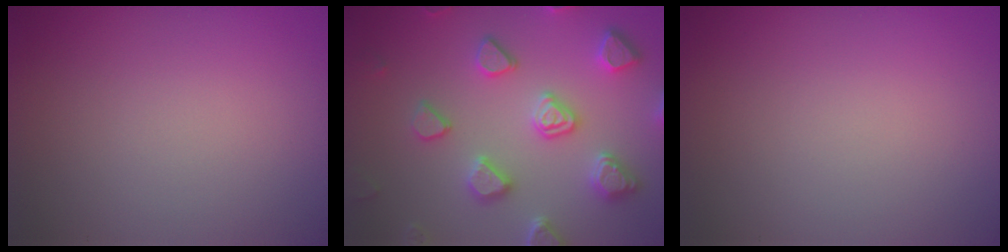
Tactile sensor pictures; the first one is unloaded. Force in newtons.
{"total": 5.0, "press": 4.6, "slide": 1.8}
{"total": 0.0}